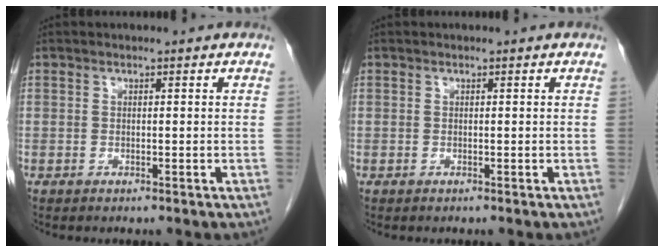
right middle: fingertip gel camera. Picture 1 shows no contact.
{"total": 0.0}